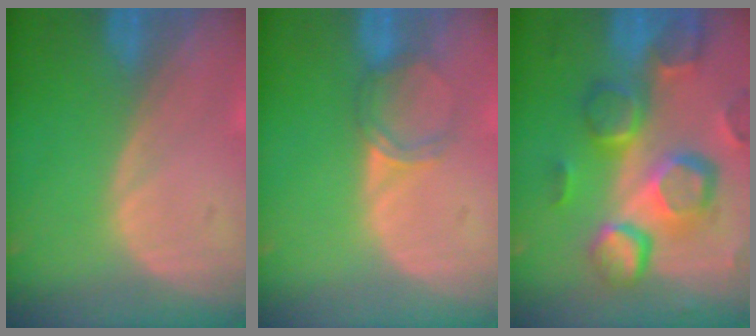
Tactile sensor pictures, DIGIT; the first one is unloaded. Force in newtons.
{"total": 3.1, "press": 2.7, "slide": 1.5}
{"total": 12.5, "press": 10.9, "slide": 6.1}